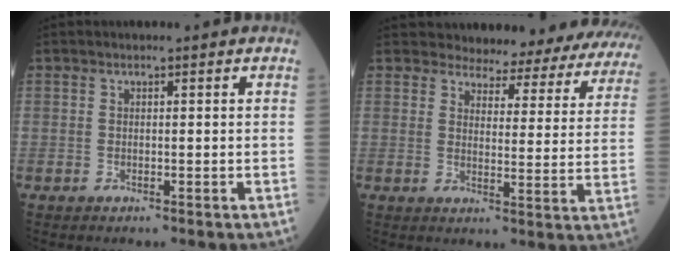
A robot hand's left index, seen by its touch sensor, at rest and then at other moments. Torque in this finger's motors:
{"motor_torque": [0.65, -0.64, 0.30, 0.08]}